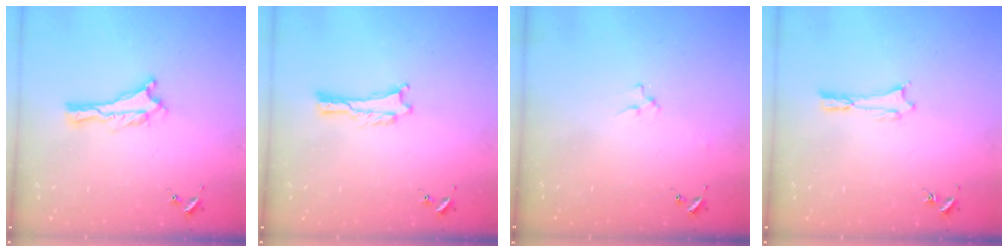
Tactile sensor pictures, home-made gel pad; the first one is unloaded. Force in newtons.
{"total": 0.0}
{"total": 2.3, "press": 2.3, "slide": 0.3}
{"total": 0.0}